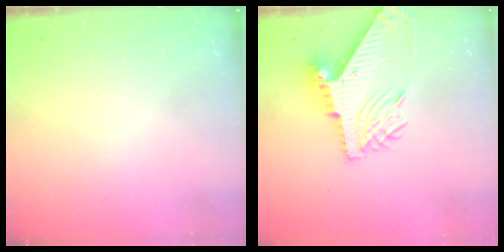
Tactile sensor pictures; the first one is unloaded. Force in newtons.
{"total": 10.4, "press": 10.3, "slide": 1.4}